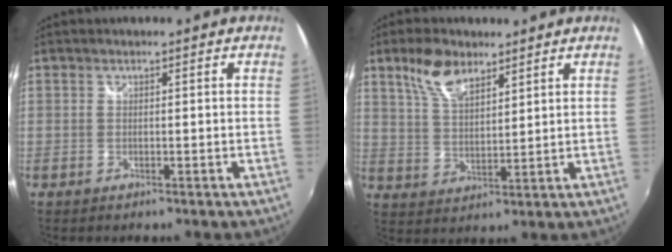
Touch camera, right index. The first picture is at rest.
{"total": 8.0, "force": [5.3, 3.7, 4.7], "torque": [-0.089, 0.011, 0.105]}